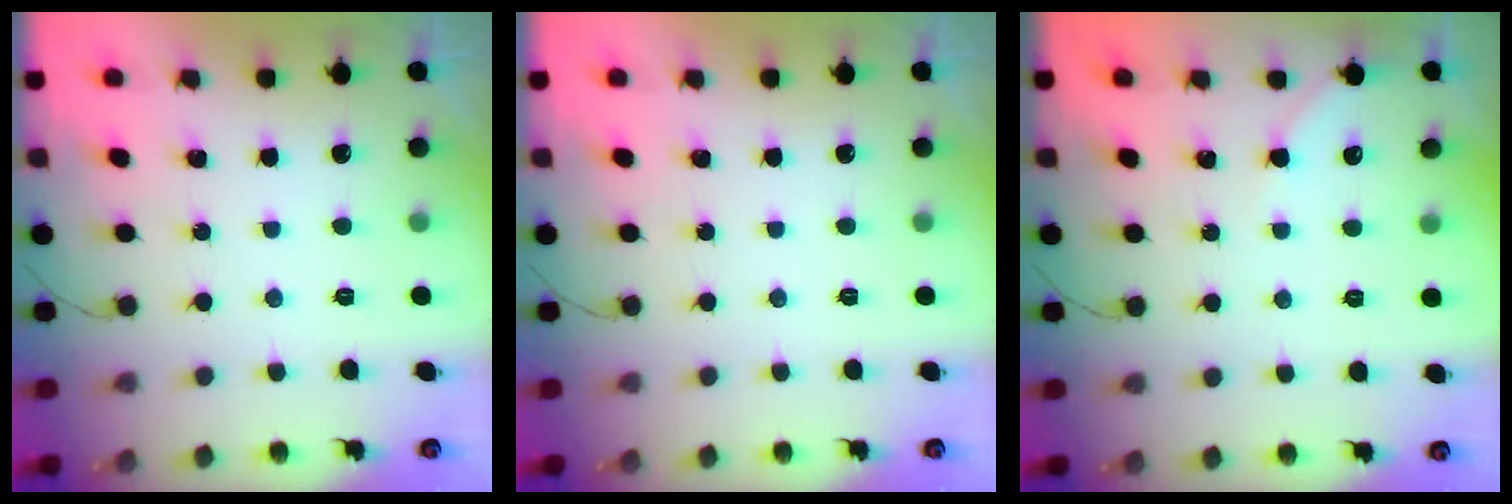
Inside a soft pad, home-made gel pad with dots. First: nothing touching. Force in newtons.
{"total": 0.0}
{"total": 2.9, "press": 2.8, "slide": 0.6}